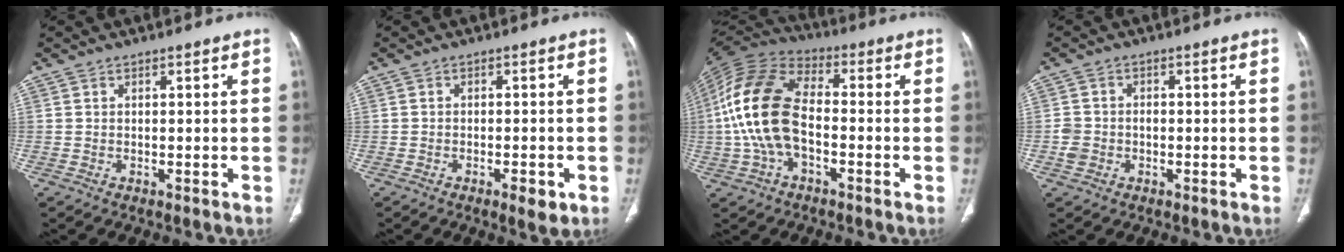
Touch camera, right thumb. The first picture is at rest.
{"total": 3.6, "force": [-1.7, 1.3, 2.8], "torque": [-0.038, -0.001, -0.022]}
{"total": 16.5, "force": [-1.9, 9.6, 13.3], "torque": [-0.277, 0.036, -0.043]}
{"total": 3.3, "force": [-1.0, 2.9, 1.4], "torque": [-0.024, 0.012, -0.018]}